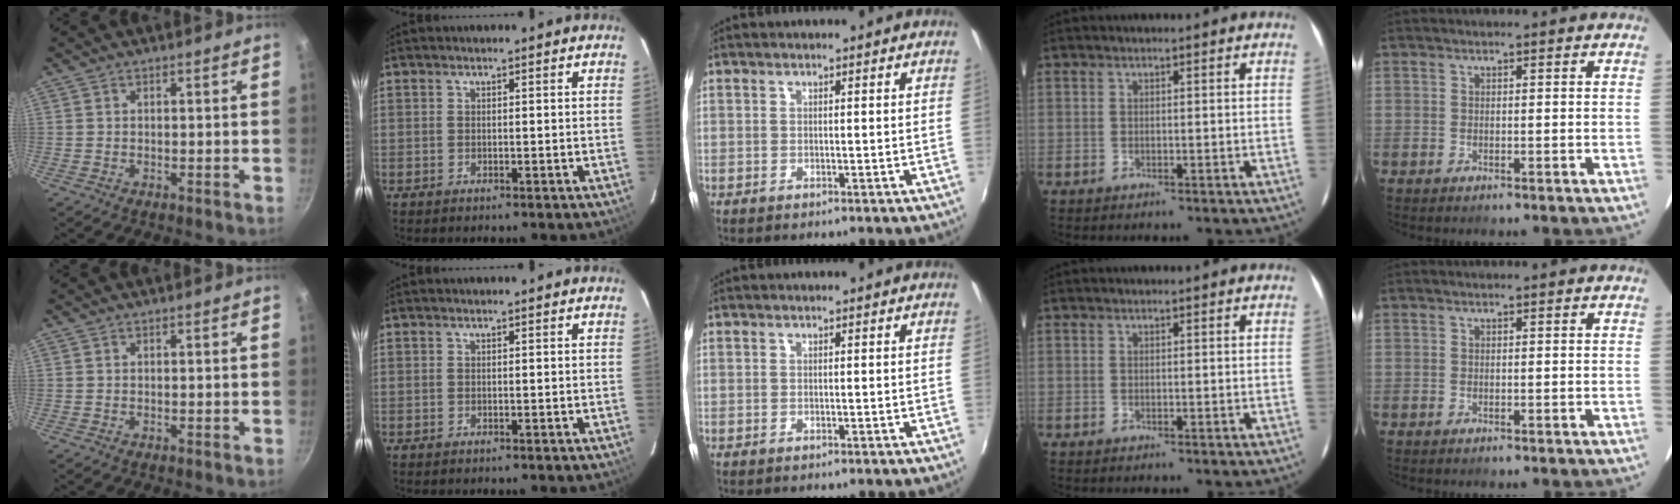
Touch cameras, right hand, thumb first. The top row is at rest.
{}